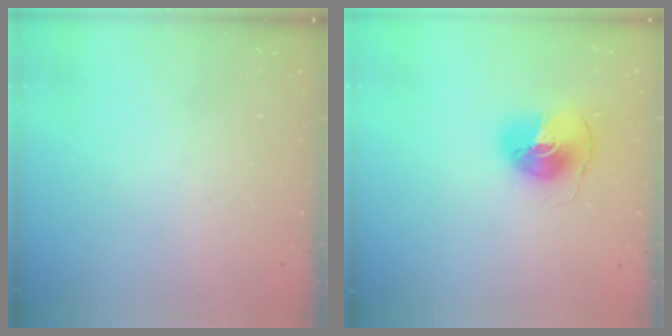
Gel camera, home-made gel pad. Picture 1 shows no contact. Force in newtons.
{"total": 8.7, "press": 8.7, "slide": 0.6}